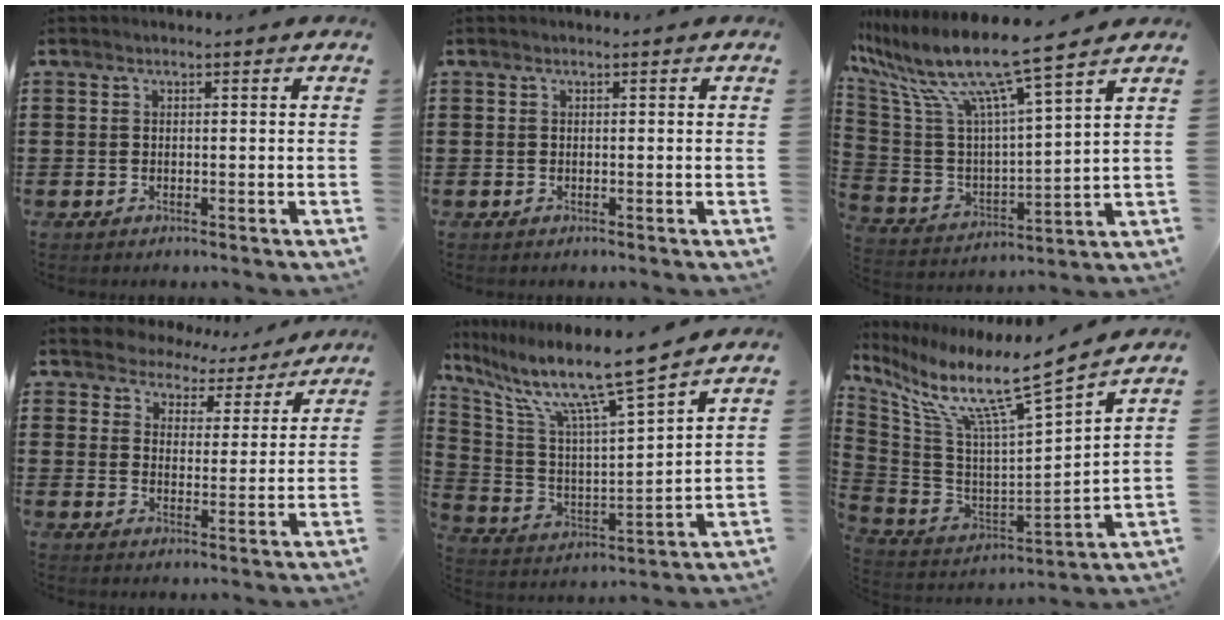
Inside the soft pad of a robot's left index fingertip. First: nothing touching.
{"total": 0.0}
{"total": 11.4, "force": [8.9, 0.4, 7.1], "torque": [-0.181, -0.065, 0.144]}
{"total": 5.4, "force": [5.2, 1.4, -0.2], "torque": [-0.028, -0.031, 0.092]}
{"total": 12.0, "force": [8.9, 0.6, 8.0], "torque": [-0.179, -0.060, 0.141]}
{"total": 10.7, "force": [7.7, 0.2, 7.5], "torque": [-0.164, -0.065, 0.118]}